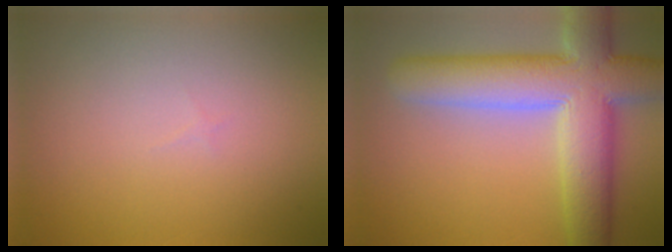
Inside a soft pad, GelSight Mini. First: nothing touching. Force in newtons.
{"total": 10.9, "press": 10.9, "slide": 1.1}